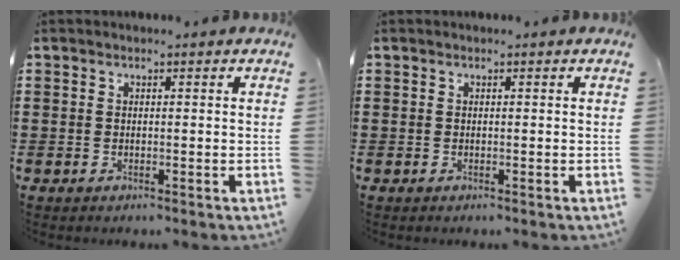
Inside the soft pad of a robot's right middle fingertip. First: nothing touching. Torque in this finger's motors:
{"motor_torque": [-0.02, -0.02, -0.01, 0.00]}